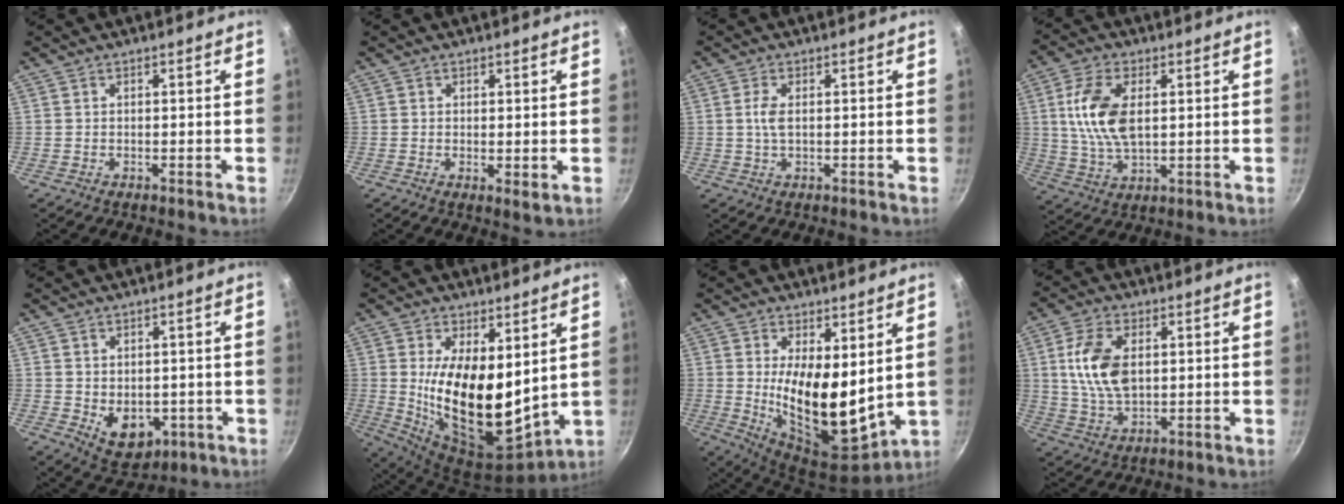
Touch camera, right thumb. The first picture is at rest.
{"total": 1.9, "force": [0.4, 0.9, 1.6], "torque": [-0.025, -0.012, 0.004]}
{"total": 2.8, "force": [0.3, 1.2, 2.6], "torque": [-0.058, 0.002, 0.005]}
{"total": 11.8, "force": [2.1, 6.3, 9.7], "torque": [-0.184, -0.004, 0.042]}
{"total": 8.0, "force": [-1.2, 5.9, 5.3], "torque": [-0.052, -0.009, 0.003]}
{"total": 19.3, "force": [3.5, 9.7, 16.3], "torque": [-0.262, -0.057, 0.076]}
{"total": 16.2, "force": [2.6, 7.6, 14.1], "torque": [-0.208, -0.052, 0.057]}
{"total": 11.1, "force": [1.9, 6.5, 8.8], "torque": [-0.158, -0.008, 0.038]}